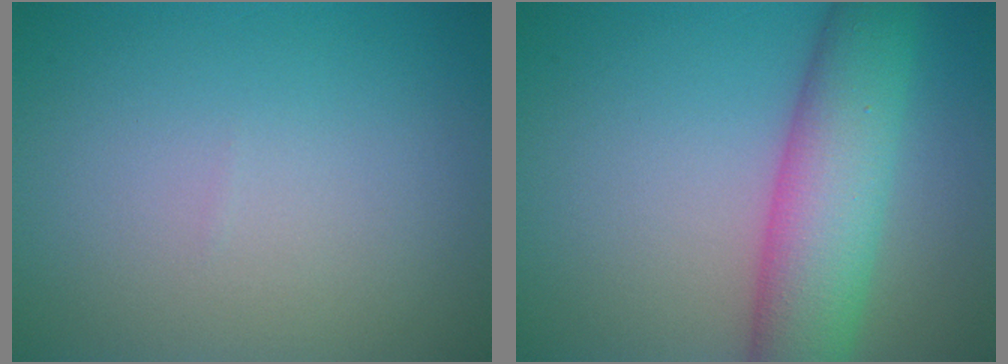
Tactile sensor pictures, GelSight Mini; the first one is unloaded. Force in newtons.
{"total": 8.0, "press": 8.0, "slide": 0.2}